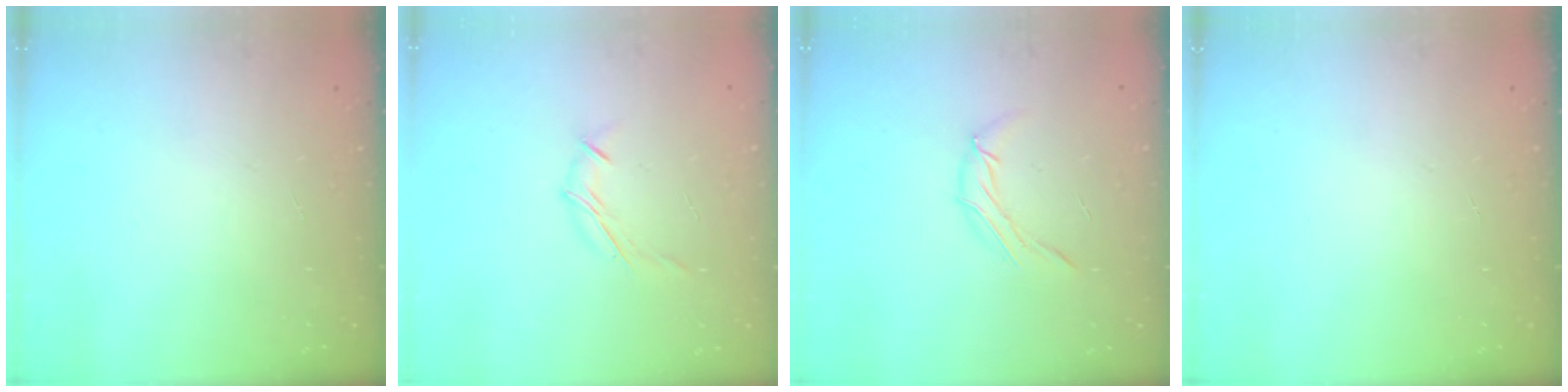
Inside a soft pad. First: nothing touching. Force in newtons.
{"total": 5.7, "press": 5.6, "slide": 0.7}
{"total": 6.6, "press": 6.6, "slide": 0.6}
{"total": 0.0}